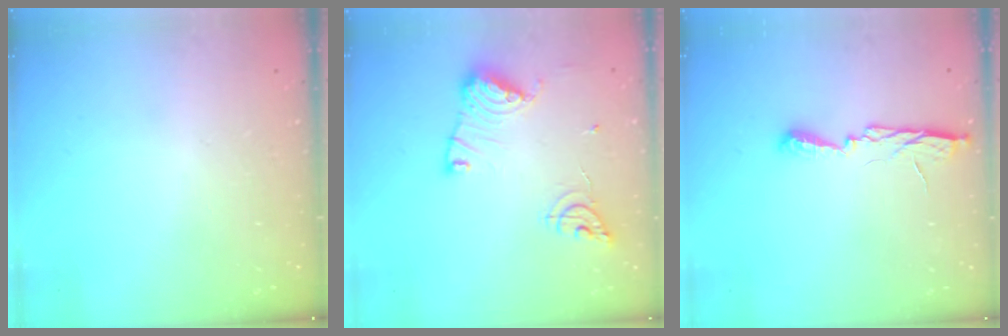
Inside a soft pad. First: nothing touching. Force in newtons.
{"total": 13.4, "press": 13.3, "slide": 1.4}
{"total": 7.0, "press": 7.0, "slide": 0.7}